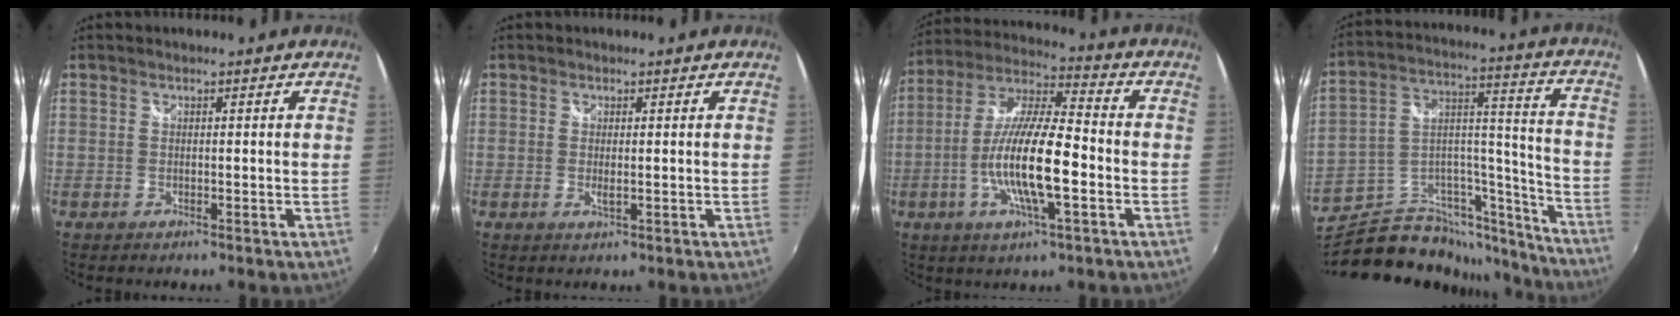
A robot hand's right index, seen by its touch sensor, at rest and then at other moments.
{"total": 1.3, "force": [-0.1, 0.4, 1.2], "torque": [-0.024, -0.005, -0.001]}
{"total": 15.2, "force": [-4.0, 3.0, 14.4], "torque": [-0.282, -0.006, -0.078]}
{"total": 22.5, "force": [-17.2, 11.6, 8.6], "torque": [-0.145, 0.075, -0.253]}